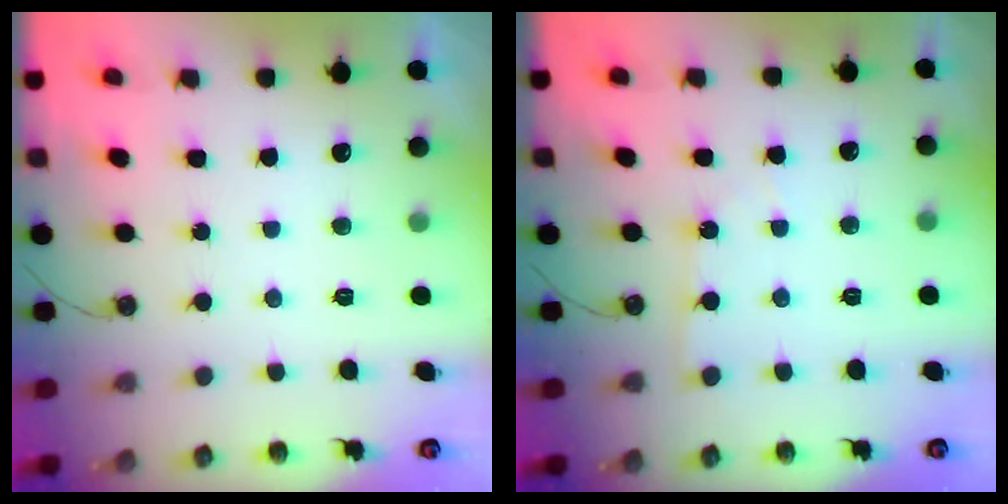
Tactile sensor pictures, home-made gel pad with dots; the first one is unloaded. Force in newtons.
{"total": 3.1, "press": 3.0, "slide": 0.5}